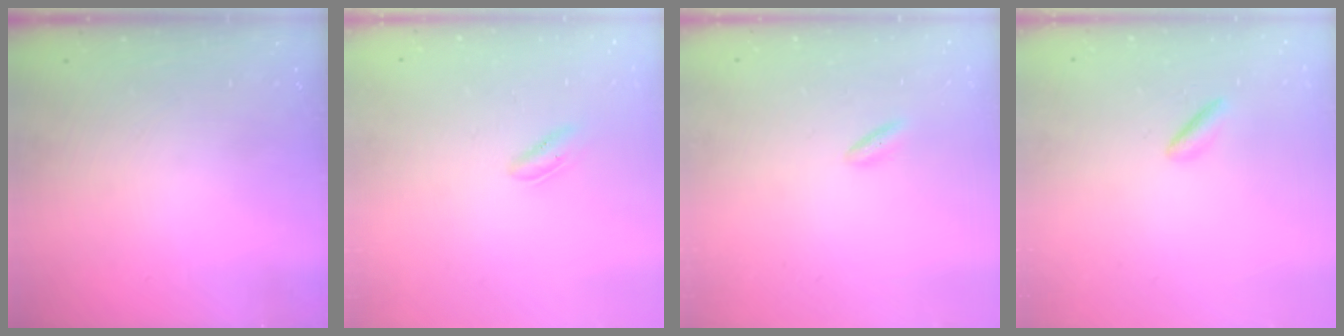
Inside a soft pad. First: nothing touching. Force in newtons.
{"total": 1.9, "press": 1.8, "slide": 0.6}
{"total": 2.0, "press": 1.9, "slide": 0.6}
{"total": 1.6, "press": 1.5, "slide": 0.6}